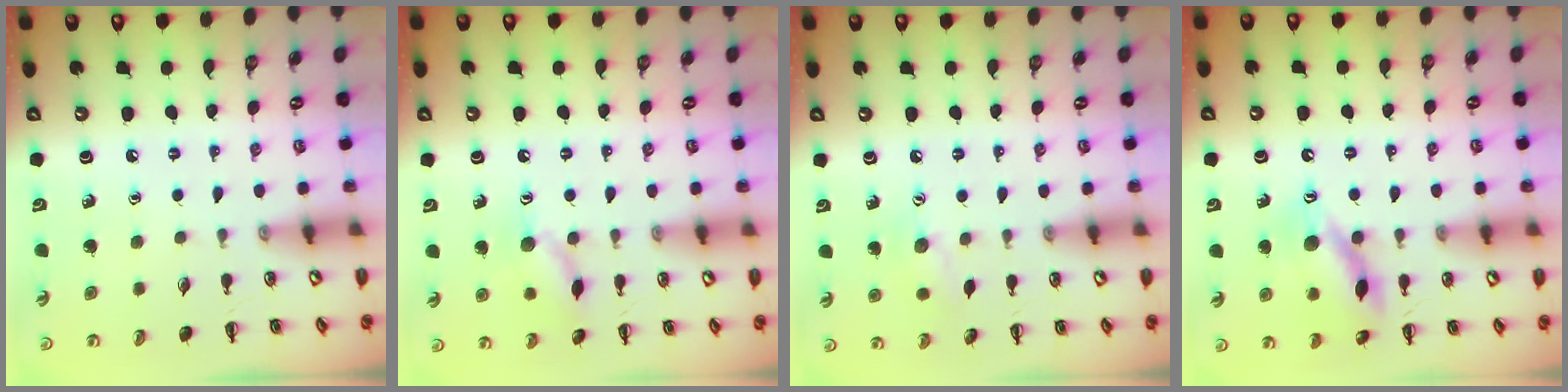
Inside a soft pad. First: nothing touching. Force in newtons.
{"total": 9.5, "press": 9.5, "slide": 0.5}
{"total": 7.7, "press": 7.6, "slide": 1.3}
{"total": 13.9, "press": 13.9, "slide": 1.3}